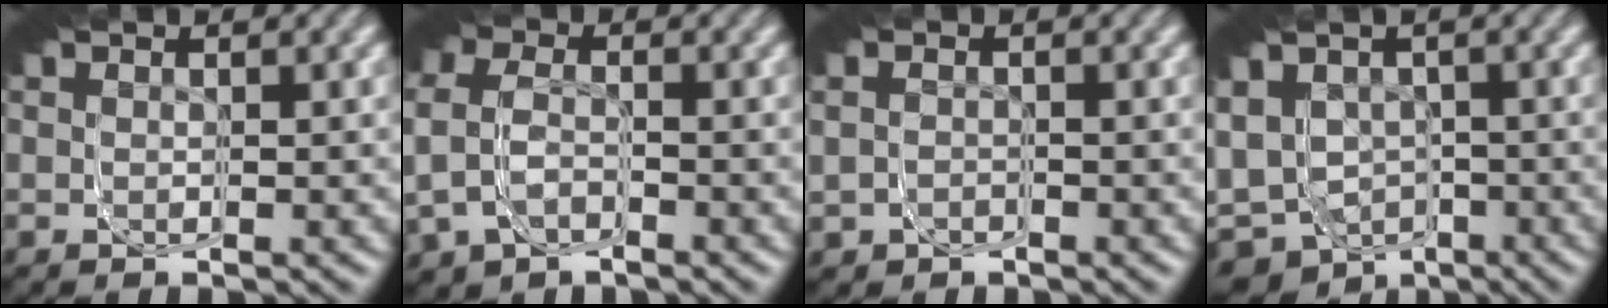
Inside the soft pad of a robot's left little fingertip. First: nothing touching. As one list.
[{"total": 5.3, "force": [-1.9, 4.3, 2.4], "torque": [-0.033, -0.007, -0.034]}, {"total": 3.1, "force": [-1.2, 2.6, 1.1], "torque": [-0.018, -0.013, -0.017]}, {"total": 11.4, "force": [-2.6, 9.6, 5.6], "torque": [-0.113, -0.035, -0.043]}]